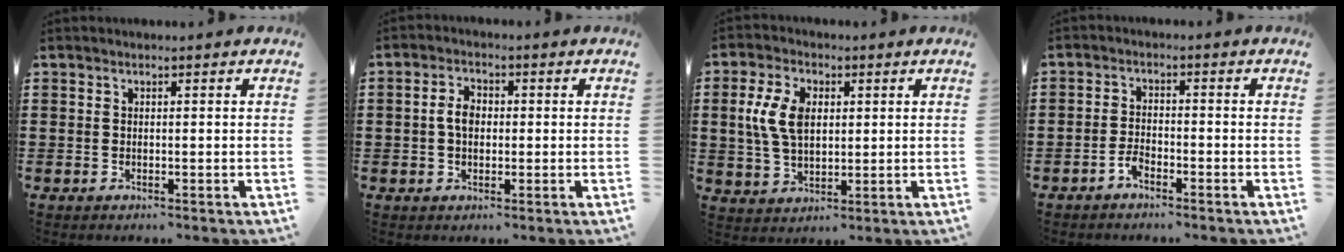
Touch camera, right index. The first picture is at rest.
{"total": 3.5, "force": [-0.1, 2.2, 2.7], "torque": [-0.054, 0.009, -0.004]}
{"total": 7.5, "force": [1.2, 4.7, 5.6], "torque": [-0.141, 0.011, 0.015]}
{"total": 2.3, "force": [-1.8, 0.9, 1.1], "torque": [-0.023, 0.004, -0.037]}